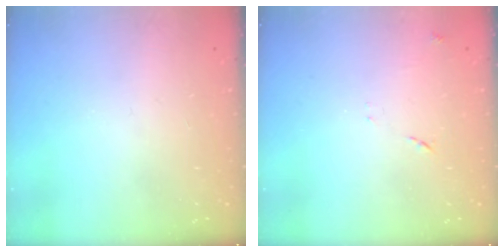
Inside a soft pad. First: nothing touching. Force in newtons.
{"total": 8.5, "press": 8.5, "slide": 0.7}